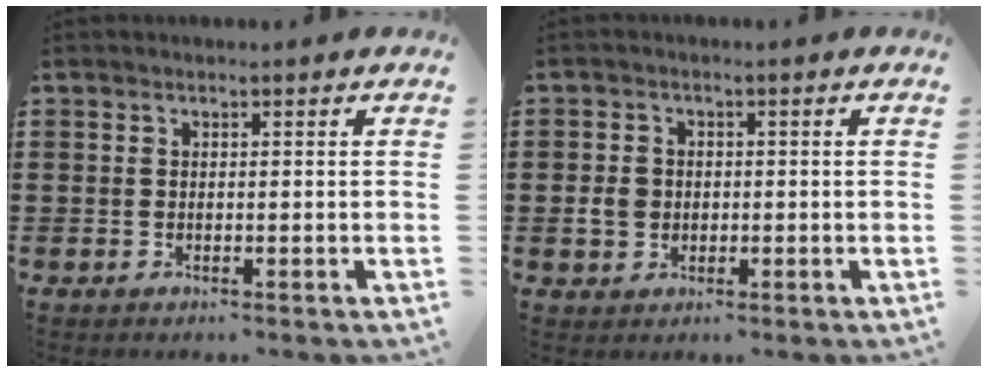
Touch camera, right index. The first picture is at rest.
{"total": 3.2, "force": [-0.4, 2.7, 1.7], "torque": [-0.046, 0.005, -0.011]}